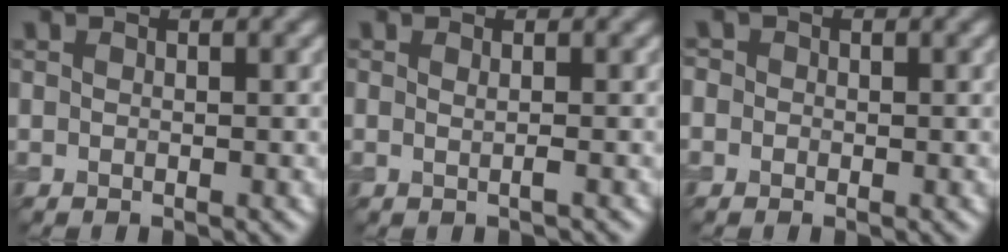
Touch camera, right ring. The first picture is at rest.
{"total": 0.8, "force": [0.1, 0.1, 0.7], "torque": [-0.013, 0.001, -0.002]}
{"total": 0.9, "force": [0.0, 0.9, 0.2], "torque": [-0.005, 0.004, -0.011]}